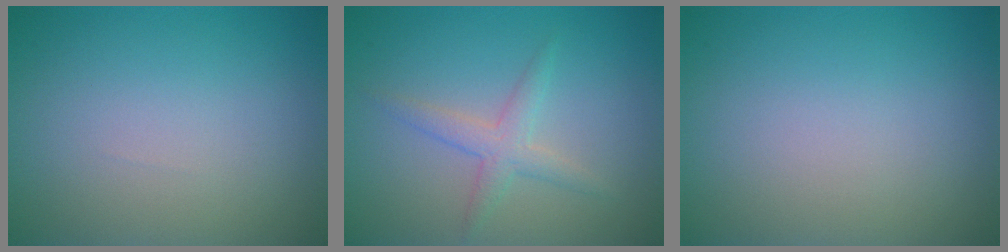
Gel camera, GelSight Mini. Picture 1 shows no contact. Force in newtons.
{"total": 2.2, "press": 2.2, "slide": 0.0}
{"total": 0.0}